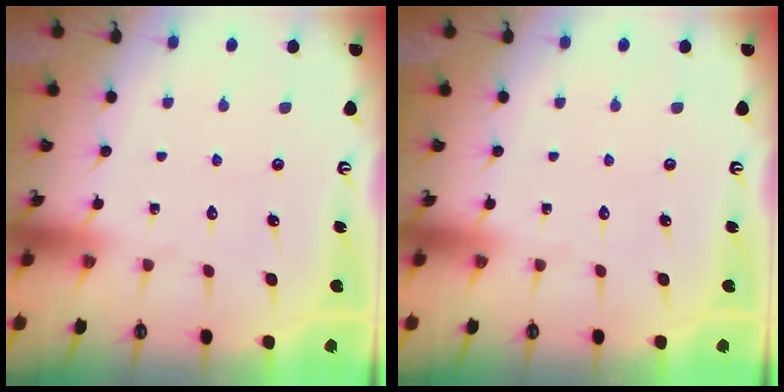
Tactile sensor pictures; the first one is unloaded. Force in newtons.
{"total": 0.0}